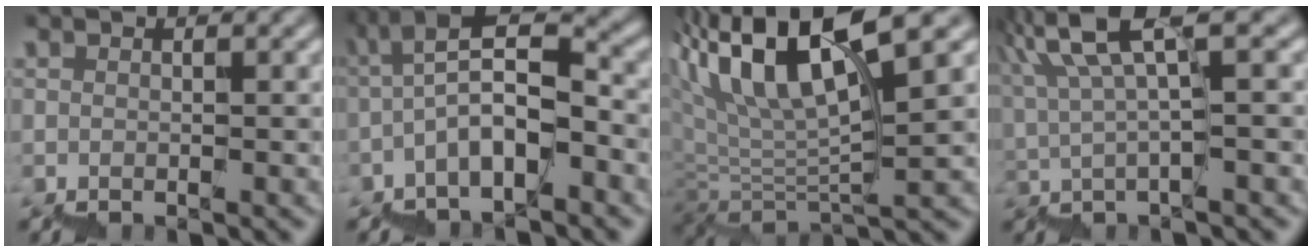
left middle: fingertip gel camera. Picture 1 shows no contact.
{"total": 5.4, "force": [-1.9, 1.8, 4.8], "torque": [-0.088, 0.028, -0.036]}
{"total": 9.5, "force": [6.4, 2.1, 6.7], "torque": [-0.126, 0.027, 0.125]}
{"total": 5.2, "force": [3.2, 0.4, 4.1], "torque": [-0.075, 0.014, 0.054]}